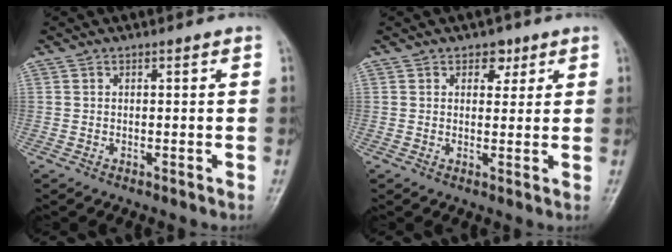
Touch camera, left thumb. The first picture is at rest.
{"total": 3.4, "force": [1.8, 2.4, 1.5], "torque": [0.006, -0.007, 0.022]}